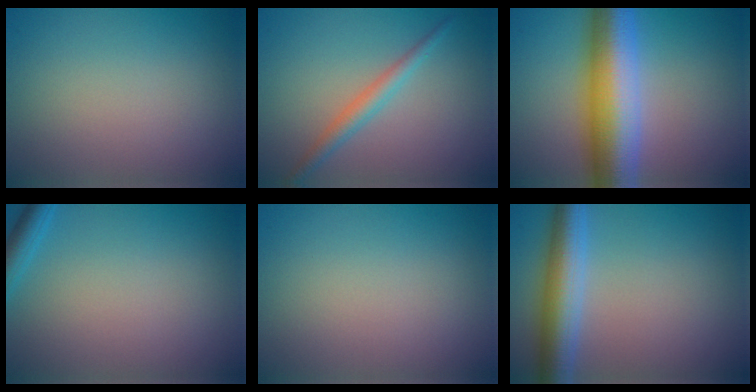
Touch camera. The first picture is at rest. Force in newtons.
{"total": 2.1, "press": 2.1, "slide": 0.0}
{"total": 10.4, "press": 10.4, "slide": 0.1}
{"total": 2.1, "press": 2.1, "slide": 0.1}
{"total": 0.0}
{"total": 5.6, "press": 5.6, "slide": 0.2}